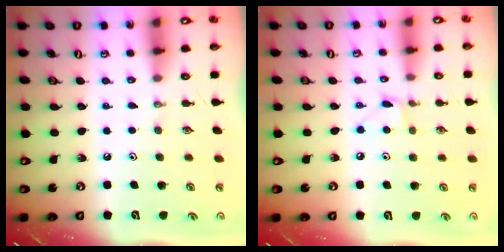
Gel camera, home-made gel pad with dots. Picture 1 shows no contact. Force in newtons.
{"total": 5.5, "press": 5.5, "slide": 0.5}